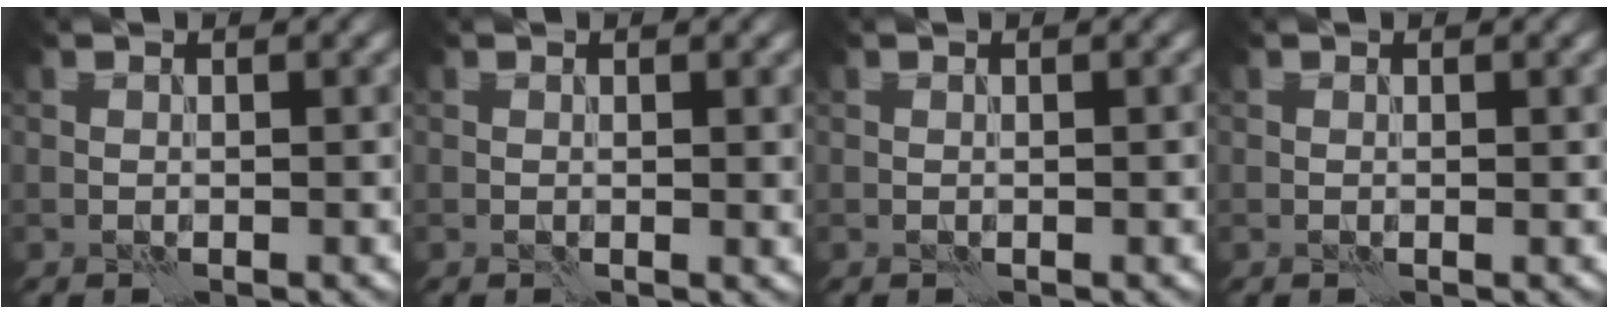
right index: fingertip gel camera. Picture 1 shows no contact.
{"total": 0.7, "force": [0.3, 0.1, 0.6], "torque": [-0.006, -0.001, 0.002]}
{"total": 0.0}
{"total": 0.0}